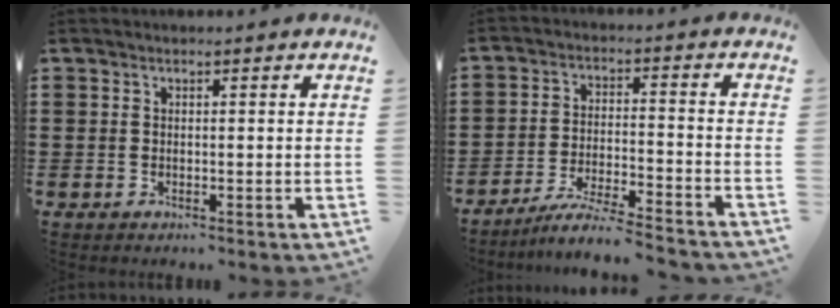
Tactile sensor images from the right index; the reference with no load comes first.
{"total": 5.9, "force": [-5.5, -0.2, 2.1], "torque": [-0.047, -0.011, -0.108]}